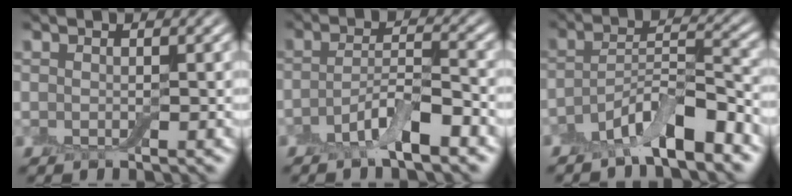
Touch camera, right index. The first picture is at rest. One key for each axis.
{"total": 4.4, "fx": -2.5, "fy": 1.1, "fz": 3.4, "tx": -0.065, "ty": 0.005, "tz": -0.054}
{"total": 5.8, "fx": -3.9, "fy": 1.4, "fz": 4.1, "tx": -0.072, "ty": 0.003, "tz": -0.074}